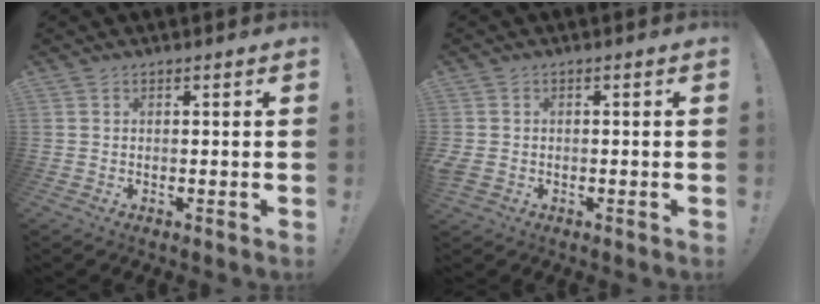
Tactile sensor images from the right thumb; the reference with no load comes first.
{"total": 2.1, "force": [-0.7, 1.7, 1.1], "torque": [-0.033, 0.004, -0.010]}